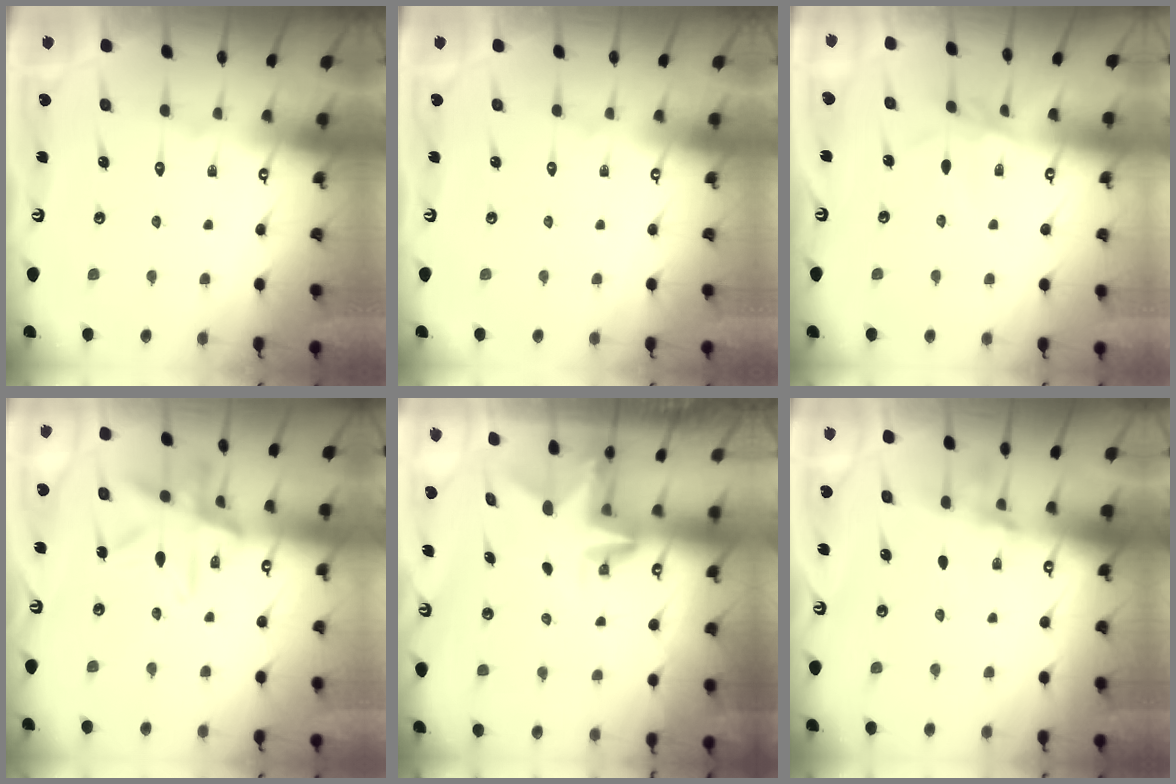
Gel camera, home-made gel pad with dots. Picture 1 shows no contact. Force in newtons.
{"total": 0.0}
{"total": 2.6, "press": 2.6, "slide": 0.1}
{"total": 14.2, "press": 14.1, "slide": 1.2}
{"total": 3.1, "press": 3.1, "slide": 0.2}
{"total": 5.3, "press": 5.2, "slide": 1.2}